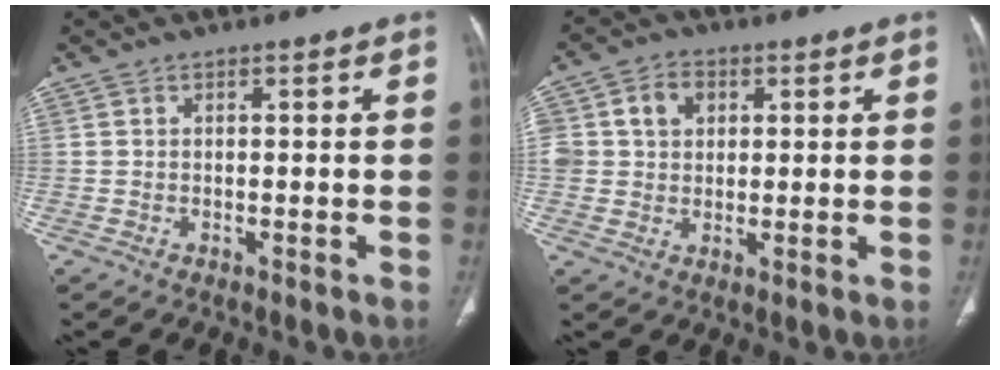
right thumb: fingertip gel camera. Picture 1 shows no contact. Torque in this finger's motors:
{"motor_torque": [1.14, 0.94, 0.53, 0.31, 0.05]}